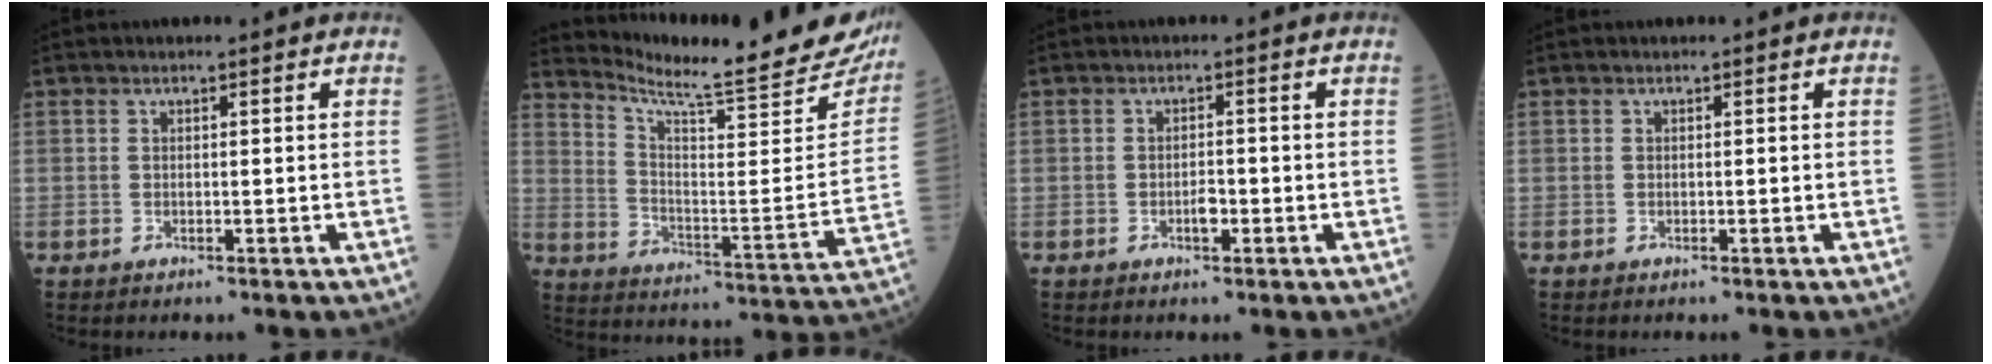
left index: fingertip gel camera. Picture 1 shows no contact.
{"total": 23.5, "force": [22.1, 0.7, 8.0], "torque": [-0.131, -0.113, 0.288]}
{"total": 1.6, "force": [-0.9, 0.6, 1.2], "torque": [-0.018, -0.001, -0.016]}
{"total": 0.0}